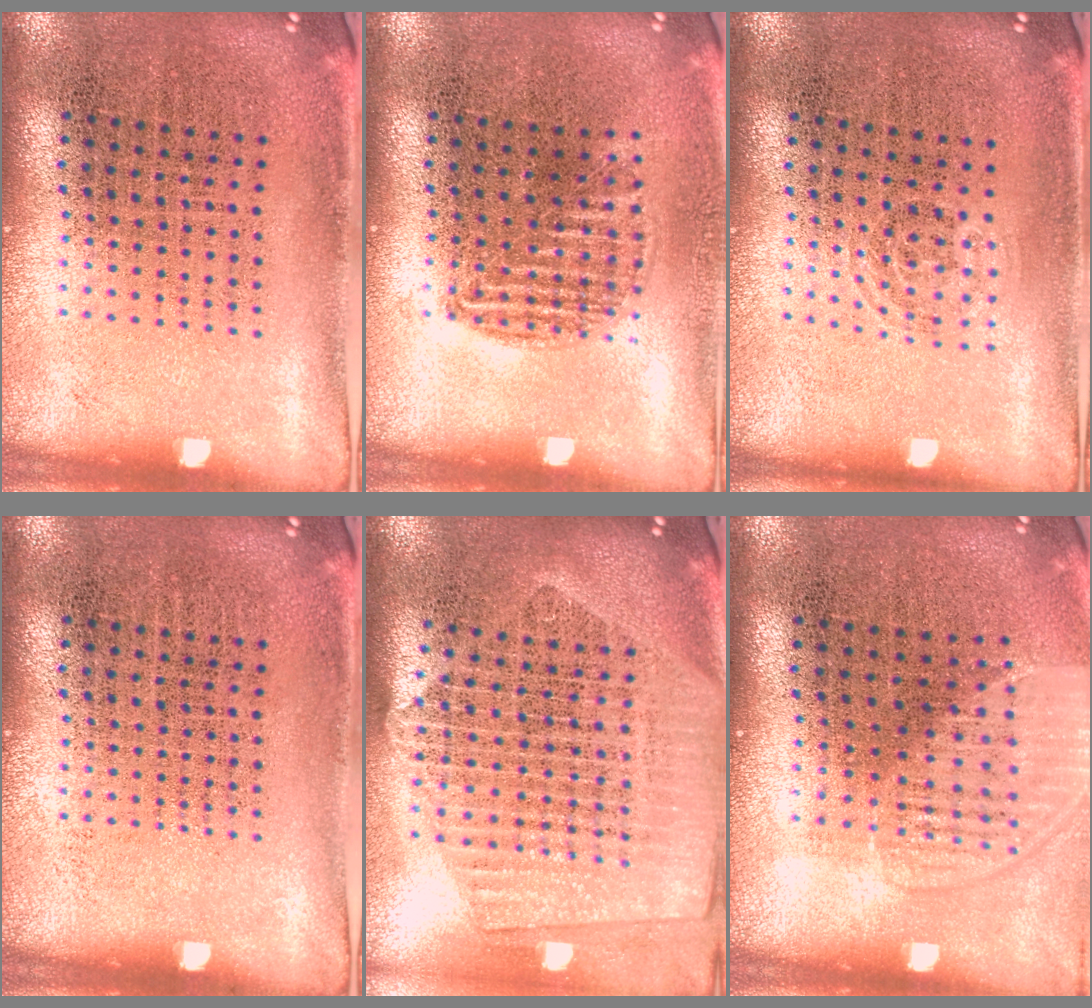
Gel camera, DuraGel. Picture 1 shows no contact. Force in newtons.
{"total": 0.9, "press": 0.8, "slide": 0.4}
{"total": 0.8, "press": 0.6, "slide": 0.6}
{"total": 0.0}
{"total": 2.3, "press": 2.1, "slide": 1.1}
{"total": 1.4, "press": 1.3, "slide": 0.5}